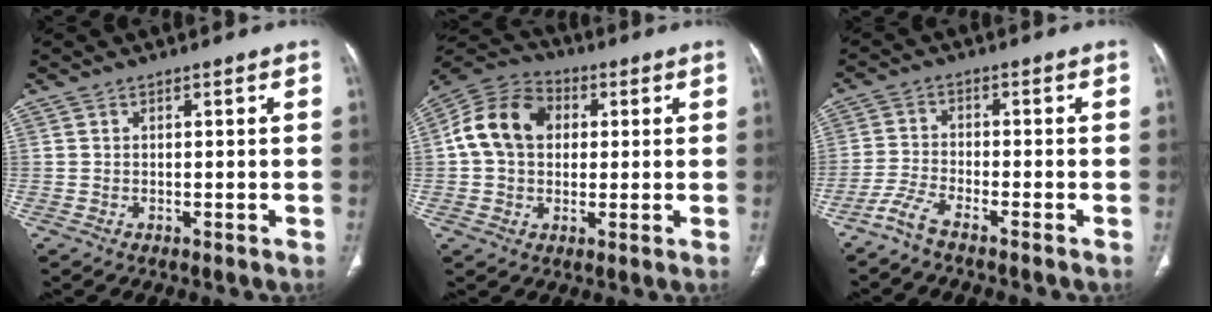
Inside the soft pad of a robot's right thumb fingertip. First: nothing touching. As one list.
[{"total": 13.2, "force": [2.0, 10.3, 8.1], "torque": [-0.133, 0.024, 0.027]}, {"total": 4.1, "force": [-3.5, 0.3, 2.1], "torque": [-0.060, 0.010, -0.079]}]